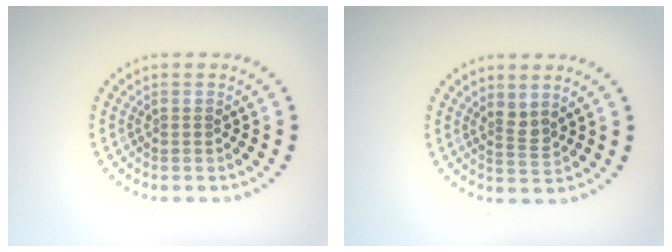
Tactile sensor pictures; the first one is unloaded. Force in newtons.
{"total": 1.6, "press": 1.2, "slide": 1.1}